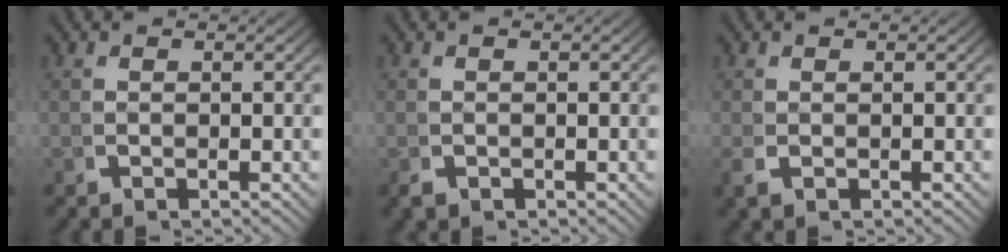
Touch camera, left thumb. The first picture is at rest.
{"total": 0.9, "force": [-0.5, 0.6, 0.3], "torque": [-0.007, -0.006, -0.006]}
{"total": 0.7, "force": [-0.1, 0.3, 0.6], "torque": [-0.018, -0.003, 0.003]}